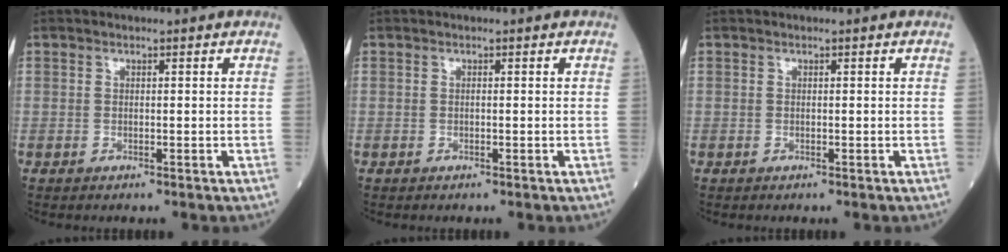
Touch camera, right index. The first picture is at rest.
{"total": 0.0}
{"total": 0.0}